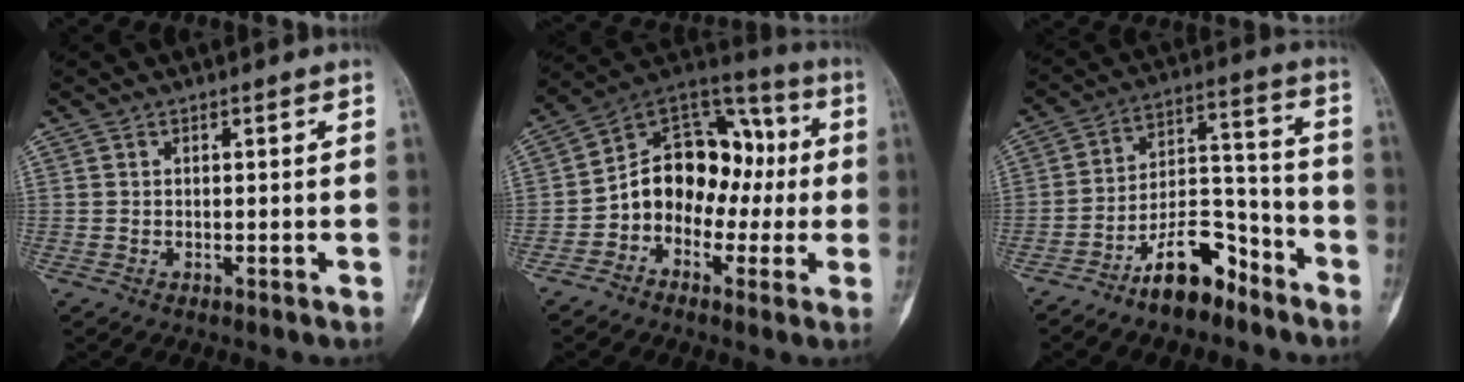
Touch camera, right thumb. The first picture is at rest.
{"total": 15.2, "force": [-1.7, 11.7, 9.6], "torque": [-0.097, 0.056, -0.044]}
{"total": 12.1, "force": [-8.6, 5.4, 6.7], "torque": [-0.098, 0.086, -0.153]}